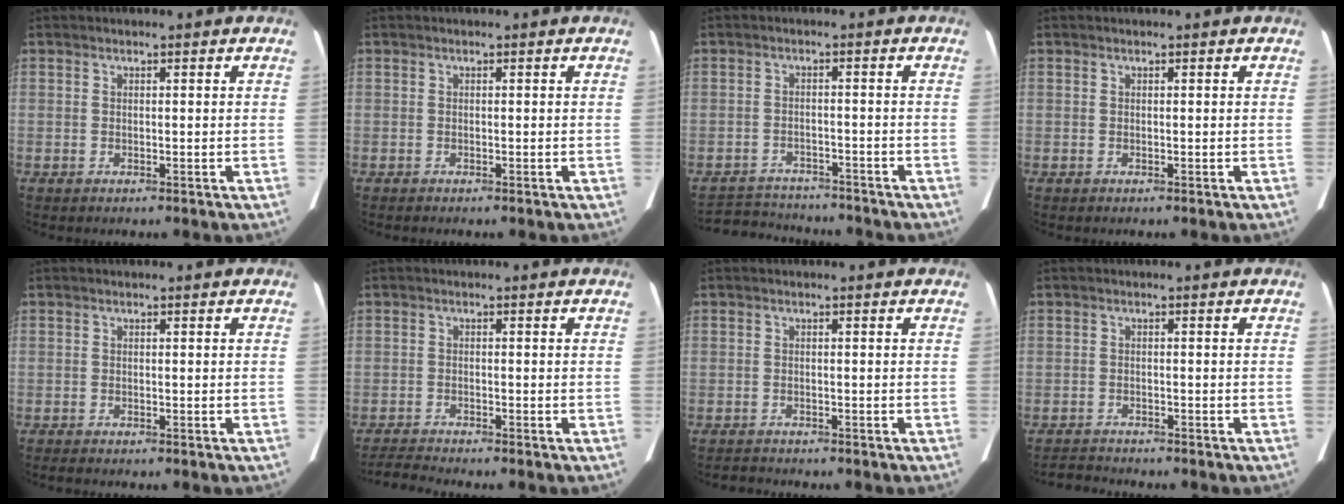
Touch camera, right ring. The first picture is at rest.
{"total": 0.0}
{"total": 9.9, "force": [-9.5, 2.2, 1.9], "torque": [-0.043, 0.008, -0.133]}
{"total": 0.0}
{"total": 0.8, "force": [-0.7, 0.0, 0.3], "torque": [-0.013, -0.004, -0.013]}
{"total": 3.1, "force": [-2.9, -1.0, 0.2], "torque": [-0.015, -0.022, -0.056]}
{"total": 1.5, "force": [-1.5, 0.2, 0.0], "torque": [-0.005, -0.008, -0.022]}
{"total": 2.7, "force": [-2.7, -0.1, 0.0], "torque": [-0.005, -0.016, -0.045]}